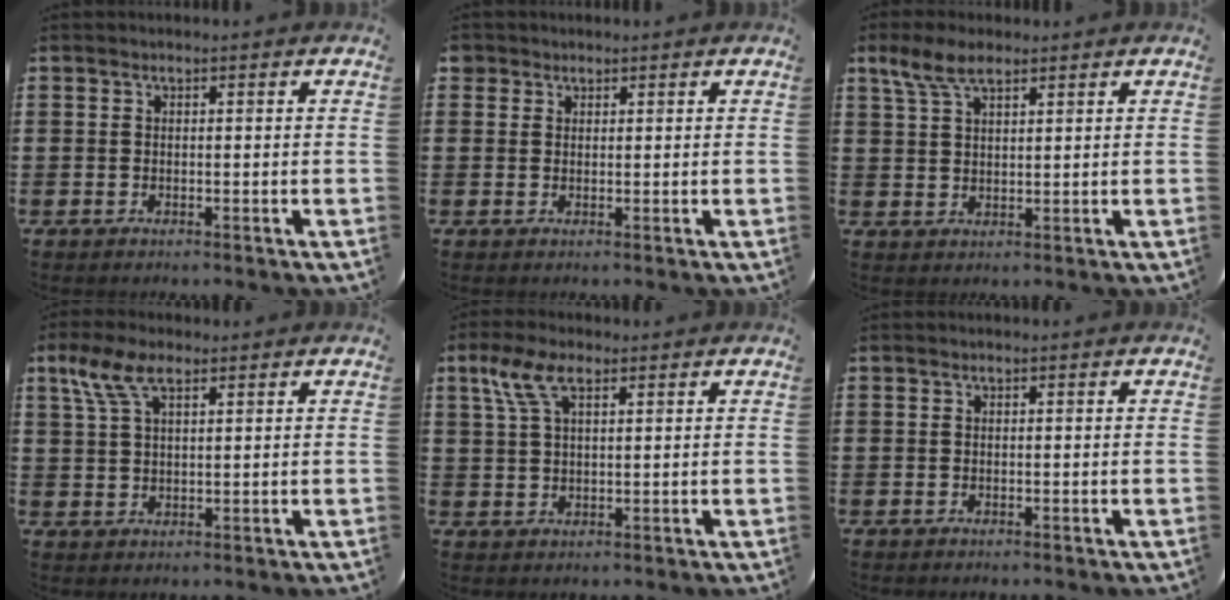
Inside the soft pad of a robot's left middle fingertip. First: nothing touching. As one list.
[{"total": 1.3, "force": [1.0, 0.7, 0.0], "torque": [0.005, -0.001, 0.020]}, {"total": 5.2, "force": [3.6, 2.1, 3.1], "torque": [-0.061, -0.003, 0.066]}, {"total": 5.7, "force": [3.2, 2.3, 4.1], "torque": [-0.090, 0.008, 0.058]}, {"total": 5.5, "force": [3.0, 2.2, 4.0], "torque": [-0.089, 0.008, 0.053]}, {"total": 0.0}]